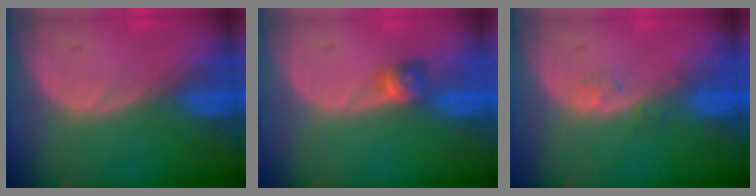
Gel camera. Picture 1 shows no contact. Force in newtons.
{"total": 2.9, "press": 2.5, "slide": 1.5}
{"total": 1.2, "press": 1.2, "slide": 0.1}